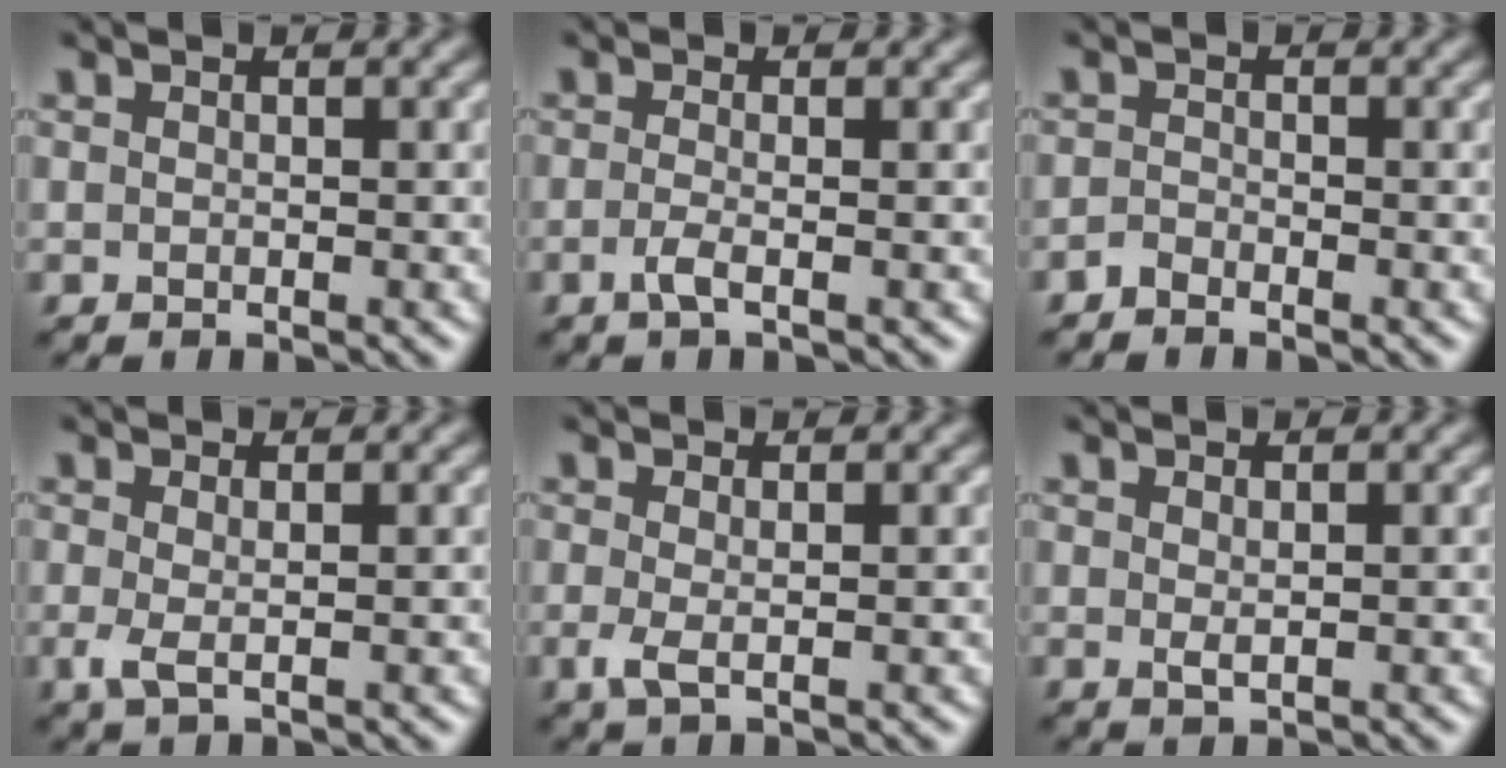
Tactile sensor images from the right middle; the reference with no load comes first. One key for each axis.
{"total": 1.7, "fx": -0.7, "fy": 0.4, "fz": 1.5, "tx": -0.031, "ty": -0.001, "tz": -0.019}
{"total": 0.9, "fx": -0.9, "fy": 0.2, "fz": 0.3, "tx": -0.006, "ty": 0.004, "tz": -0.020}
{"total": 1.6, "fx": -0.1, "fy": 0.3, "fz": 1.6, "tx": -0.037, "ty": 0.000, "tz": -0.003}
{"total": 1.6, "fx": -0.2, "fy": 0.3, "fz": 1.6, "tx": -0.038, "ty": -0.001, "tz": -0.006}
{"total": 0.7, "fx": 0.2, "fy": 0.1, "fz": 0.7, "tx": -0.015, "ty": 0.000, "tz": 0.006}